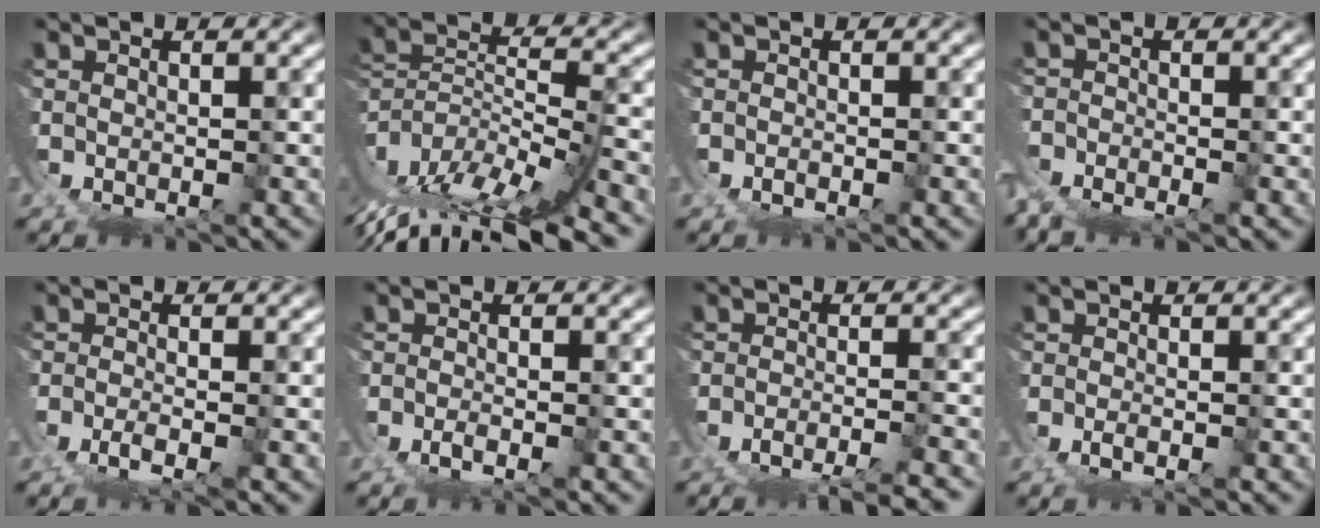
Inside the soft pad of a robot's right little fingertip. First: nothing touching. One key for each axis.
{"total": 11.8, "fx": -6.8, "fy": 6.1, "fz": 7.3, "tx": -0.169, "ty": -0.047, "tz": -0.098}
{"total": 0.9, "fx": -0.9, "fy": 0.0, "fz": 0.1, "tx": 0.003, "ty": -0.002, "tz": -0.019}
{"total": 3.1, "fx": -2.7, "fy": 1.4, "fz": 0.9, "tx": -0.013, "ty": -0.011, "tz": -0.051}
{"total": 2.2, "fx": -1.7, "fy": 0.1, "fz": 1.4, "tx": -0.022, "ty": -0.006, "tz": -0.037}
{"total": 1.5, "fx": -1.4, "fy": 0.0, "fz": 0.7, "tx": -0.006, "ty": -0.001, "tz": -0.032}
{"total": 5.4, "fx": -4.6, "fy": 1.1, "fz": 2.4, "tx": -0.028, "ty": 0.001, "tz": -0.085}
{"total": 1.1, "fx": -0.9, "fy": -0.1, "fz": 0.6, "tx": -0.006, "ty": -0.002, "tz": -0.022}